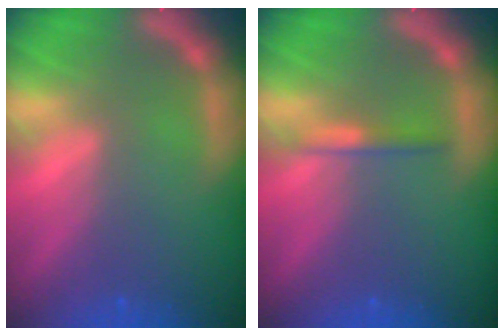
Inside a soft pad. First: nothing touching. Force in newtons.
{"total": 1.4}